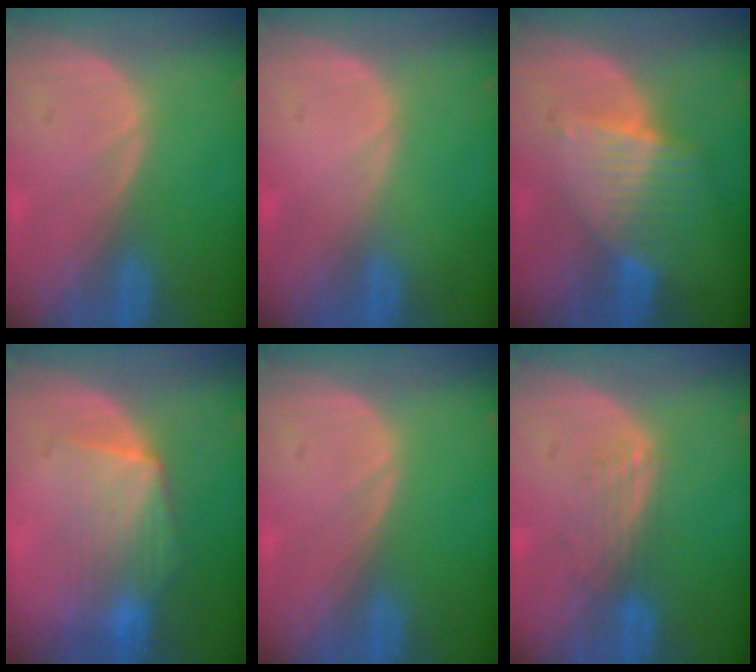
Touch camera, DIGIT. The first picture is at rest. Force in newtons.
{"total": 0.0}
{"total": 6.9, "press": 6.0, "slide": 3.4}
{"total": 7.3, "press": 7.0, "slide": 2.1}
{"total": 0.0}
{"total": 3.5, "press": 2.9, "slide": 2.1}